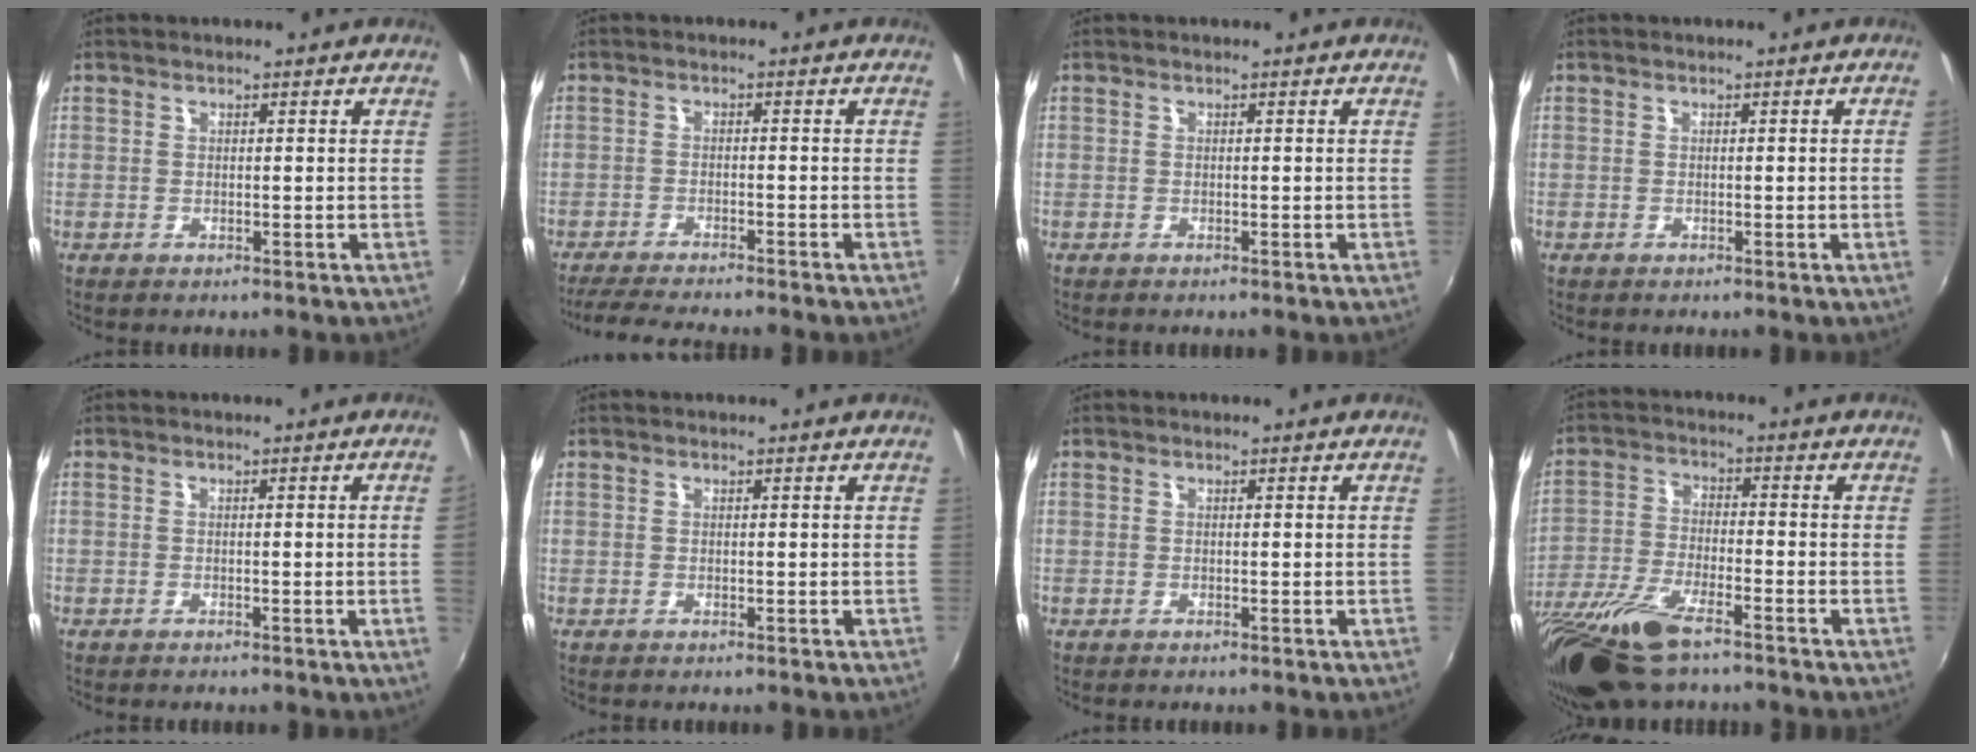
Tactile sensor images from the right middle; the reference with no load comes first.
{"total": 7.7, "force": [-7.0, -0.1, 3.2], "torque": [-0.081, -0.016, -0.112]}
{"total": 0.0}
{"total": 0.9, "force": [0.0, -0.5, 0.7], "torque": [-0.004, -0.005, 0.000]}
{"total": 1.7, "force": [-0.1, -1.0, 1.3], "torque": [-0.014, -0.012, 0.001]}
{"total": 0.0}
{"total": 0.0}
{"total": 16.4, "force": [-11.9, 4.5, 10.4], "torque": [-0.230, -0.043, -0.228]}